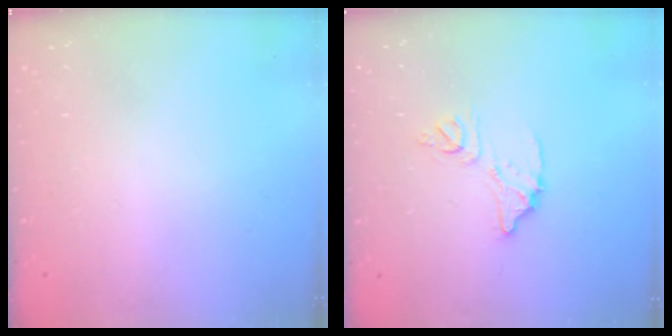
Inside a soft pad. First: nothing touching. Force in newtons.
{"total": 9.1, "press": 9.1, "slide": 0.7}